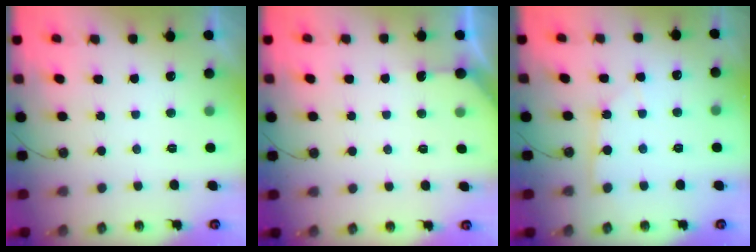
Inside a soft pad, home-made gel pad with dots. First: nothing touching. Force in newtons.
{"total": 4.1, "press": 4.1, "slide": 0.5}
{"total": 3.9, "press": 3.9, "slide": 0.5}